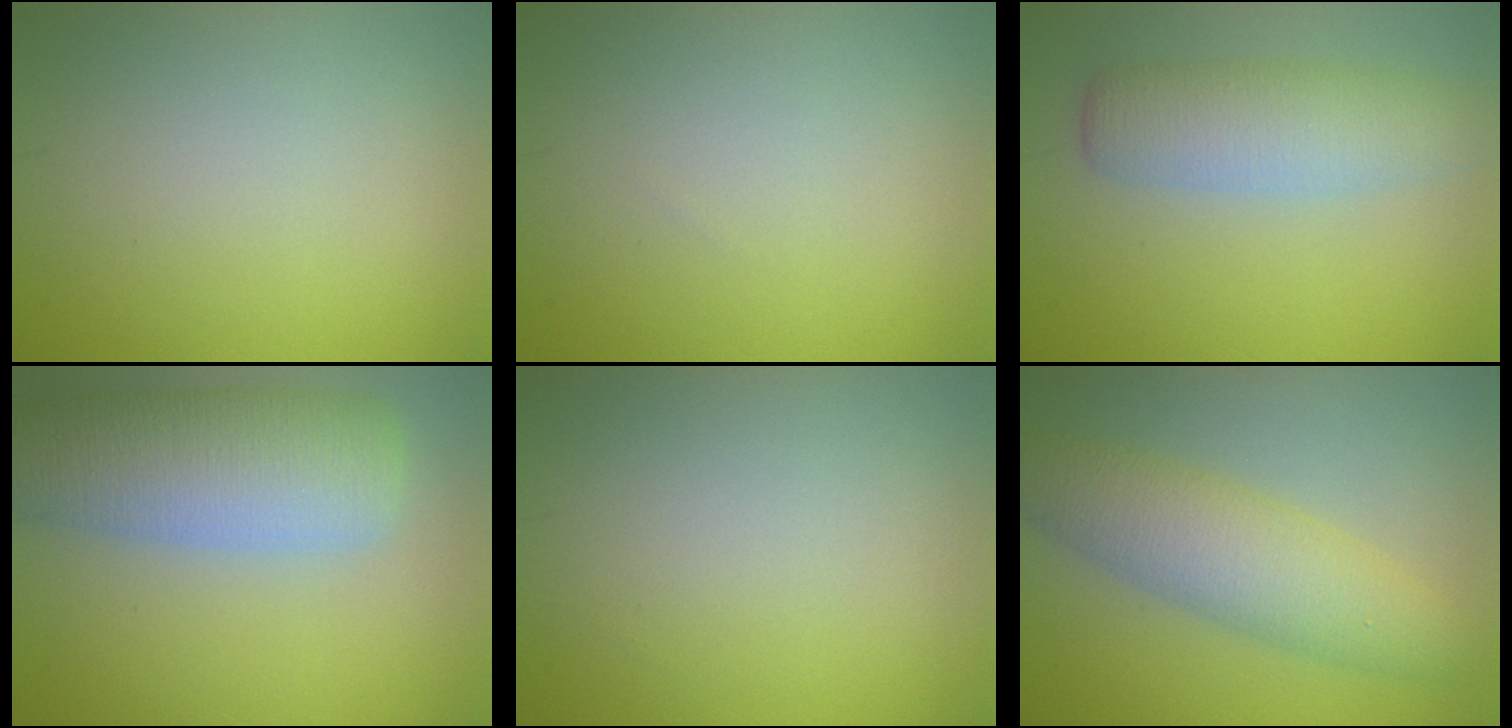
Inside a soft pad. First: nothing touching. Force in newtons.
{"total": 0.0}
{"total": 5.1, "press": 5.1, "slide": 0.2}
{"total": 8.6, "press": 8.6, "slide": 0.8}
{"total": 0.0}
{"total": 6.2, "press": 6.2, "slide": 0.1}